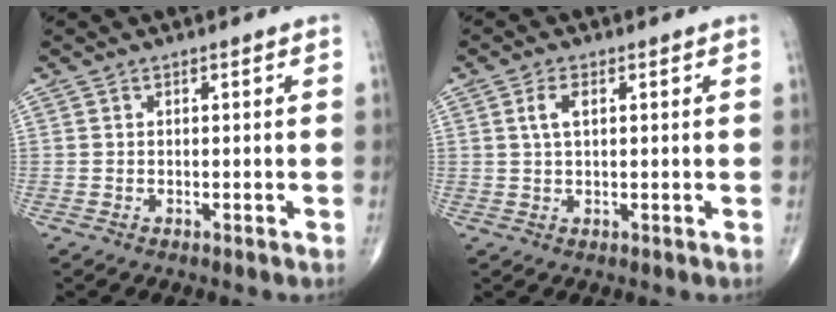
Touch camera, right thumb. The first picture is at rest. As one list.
[{"total": 3.2, "force": [0.9, 1.5, 2.6], "torque": [-0.053, 0.005, 0.019]}]